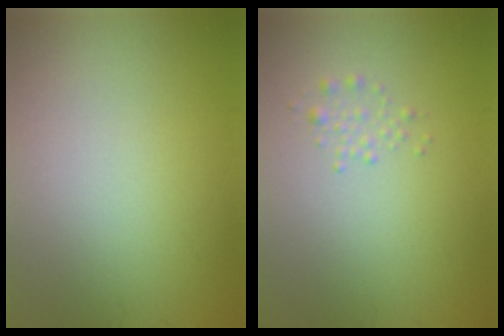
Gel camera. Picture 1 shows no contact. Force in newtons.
{"total": 1.0, "press": 1.0, "slide": 0.0}